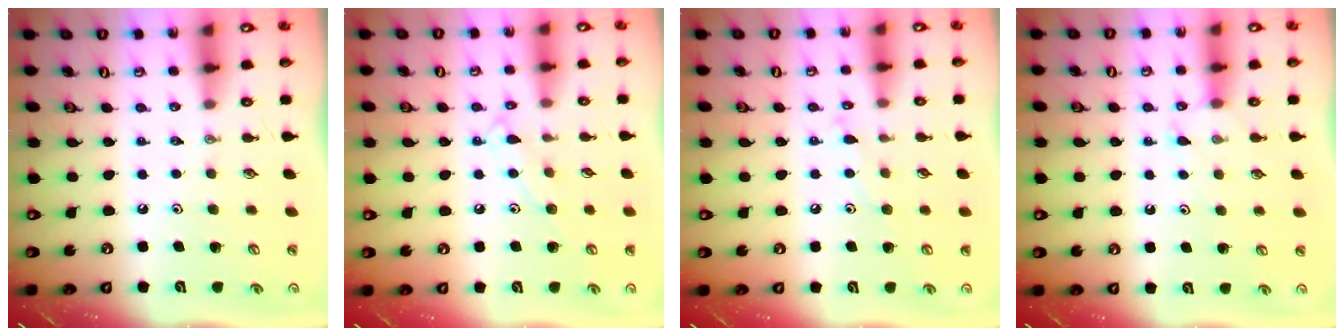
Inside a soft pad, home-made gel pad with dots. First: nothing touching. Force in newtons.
{"total": 8.1, "press": 8.1, "slide": 0.6}
{"total": 6.9, "press": 6.8, "slide": 0.7}
{"total": 4.9, "press": 4.9, "slide": 0.6}